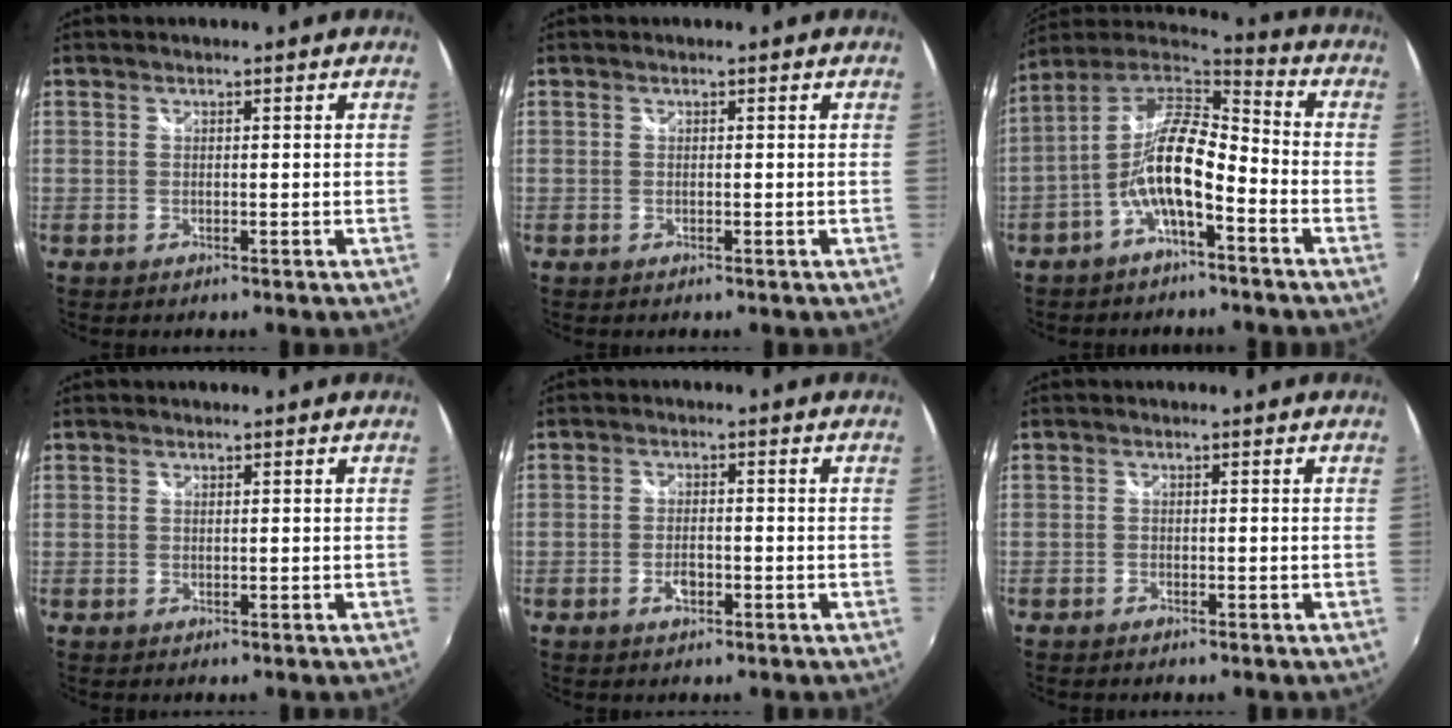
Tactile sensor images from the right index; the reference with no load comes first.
{"total": 0.0}
{"total": 12.6, "force": [-4.9, 4.2, 10.9], "torque": [-0.223, 0.010, -0.093]}
{"total": 0.6, "force": [0.2, 0.6, 0.0], "torque": [0.003, 0.001, 0.002]}
{"total": 2.9, "force": [-1.3, 1.5, 2.1], "torque": [-0.041, -0.001, -0.024]}
{"total": 0.9, "force": [-0.7, 0.4, 0.2], "torque": [-0.007, -0.003, -0.015]}